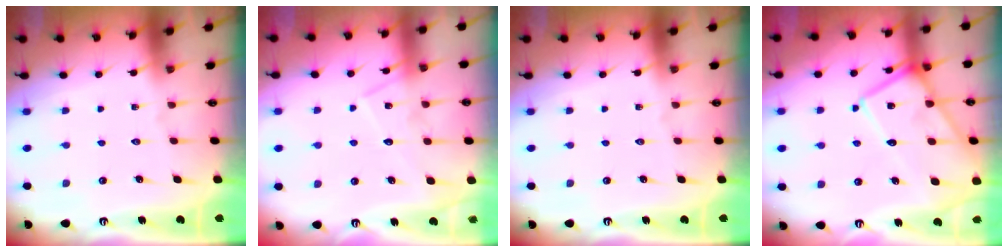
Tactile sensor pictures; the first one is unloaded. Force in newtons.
{"total": 10.7, "press": 10.7, "slide": 0.9}
{"total": 0.0}
{"total": 14.6, "press": 14.6, "slide": 1.2}